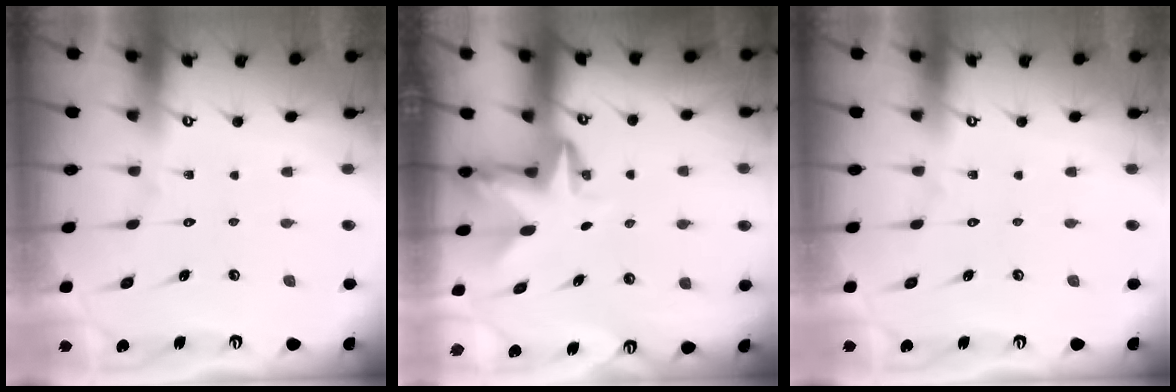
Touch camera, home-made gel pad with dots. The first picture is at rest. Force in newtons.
{"total": 3.6, "press": 3.6, "slide": 0.1}
{"total": 0.0}